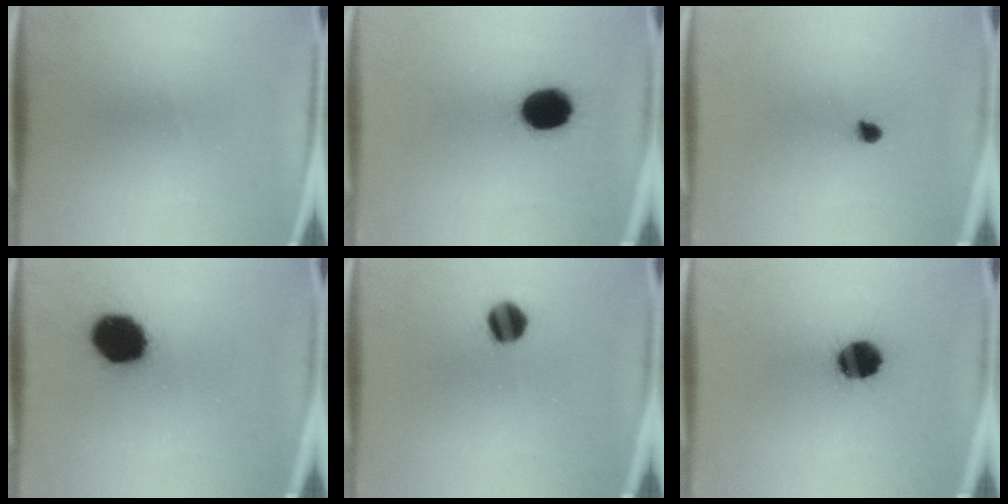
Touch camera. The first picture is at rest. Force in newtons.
{"total": 12.6}
{"total": 1.8}
{"total": 15.7}
{"total": 6.7}
{"total": 11.2}